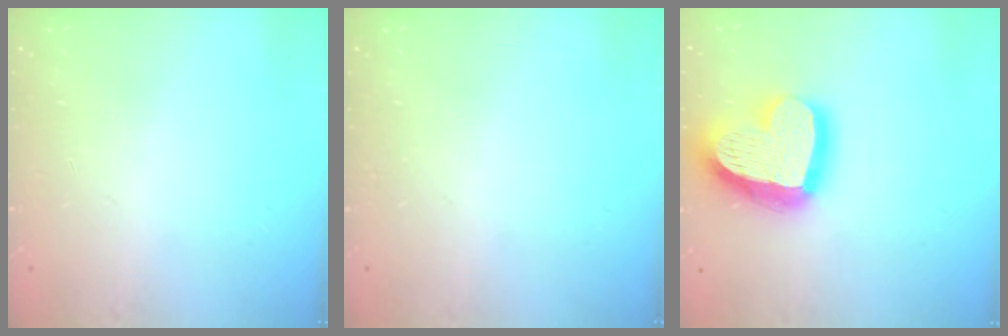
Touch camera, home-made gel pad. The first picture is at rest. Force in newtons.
{"total": 0.0}
{"total": 21.5, "press": 21.4, "slide": 2.1}